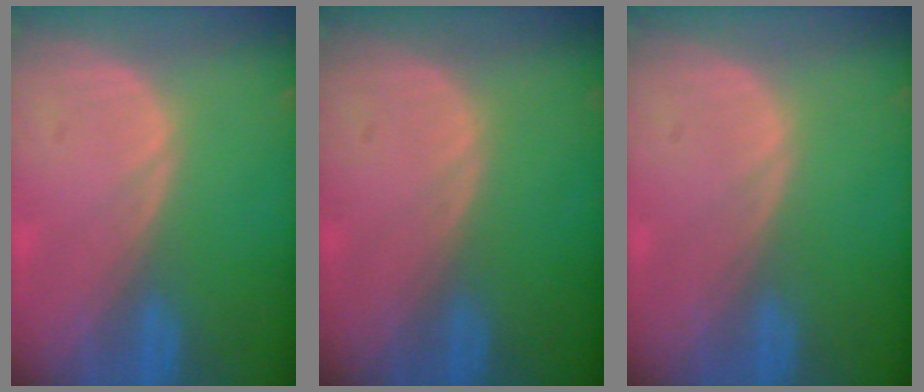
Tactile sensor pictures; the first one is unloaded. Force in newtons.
{"total": 0.0}
{"total": 0.0}